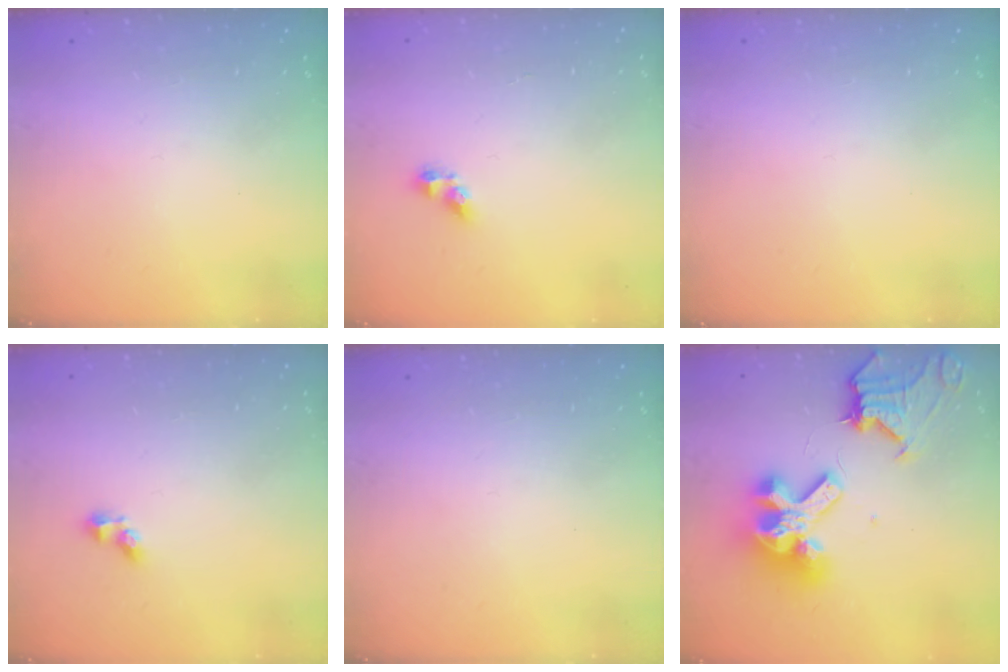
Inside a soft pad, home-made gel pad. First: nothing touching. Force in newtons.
{"total": 5.1, "press": 5.0, "slide": 0.4}
{"total": 0.0}
{"total": 2.7, "press": 2.5, "slide": 1.0}
{"total": 0.0}
{"total": 17.9, "press": 17.8, "slide": 2.2}